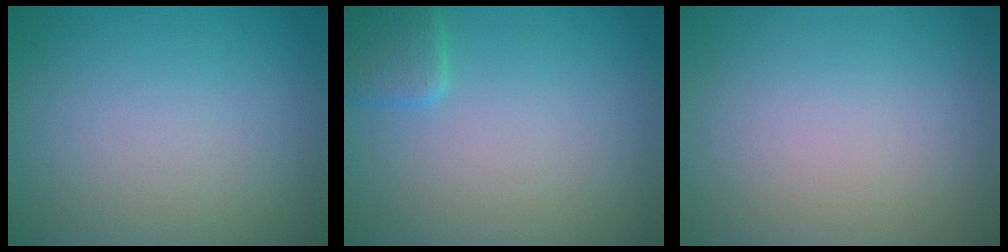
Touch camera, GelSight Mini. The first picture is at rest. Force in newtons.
{"total": 2.1, "press": 2.1, "slide": 0.1}
{"total": 0.0}